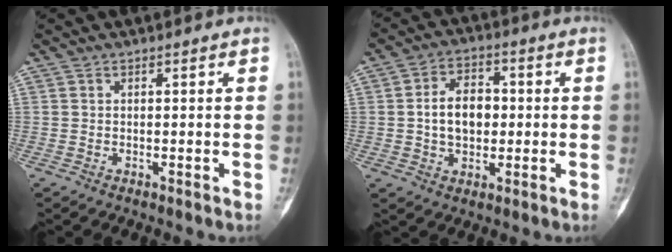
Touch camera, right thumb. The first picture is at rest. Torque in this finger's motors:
{"motor_torque": [0.14, 0.14, 0.46, -0.34, 0.01]}